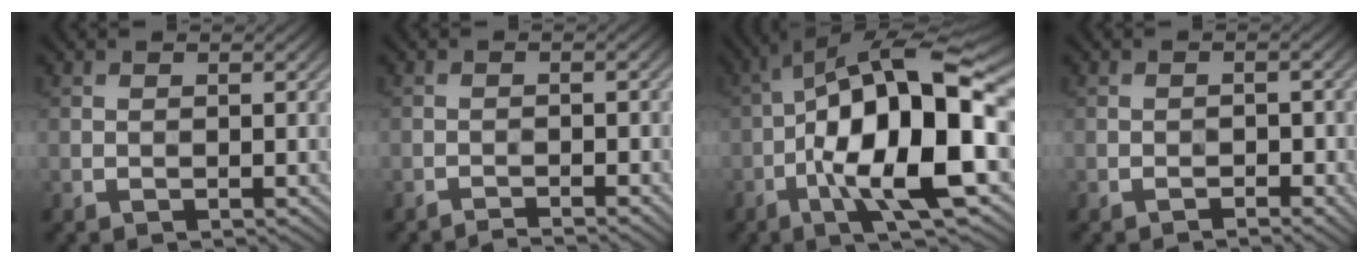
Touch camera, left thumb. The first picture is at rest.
{"total": 1.7, "force": [-1.6, 0.0, 0.6], "torque": [-0.006, 0.004, -0.031]}
{"total": 18.5, "force": [-3.6, 6.0, 17.1], "torque": [-0.291, 0.021, -0.066]}
{"total": 2.0, "force": [-1.3, 0.9, 1.2], "torque": [-0.018, 0.001, -0.022]}